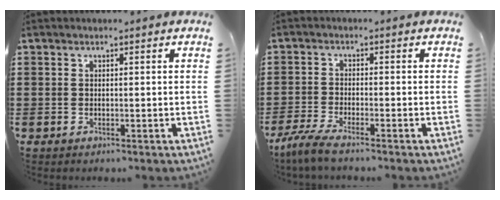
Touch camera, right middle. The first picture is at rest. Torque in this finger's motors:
{"motor_torque": [2.04, 0.10, 0.46, 0.16]}